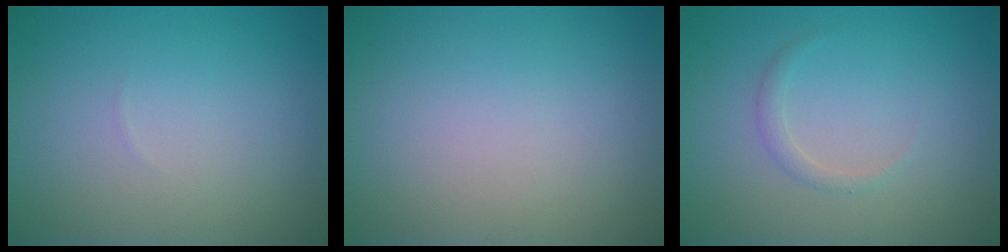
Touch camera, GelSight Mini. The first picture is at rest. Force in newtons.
{"total": 0.0}
{"total": 0.9, "press": 0.9, "slide": 0.1}